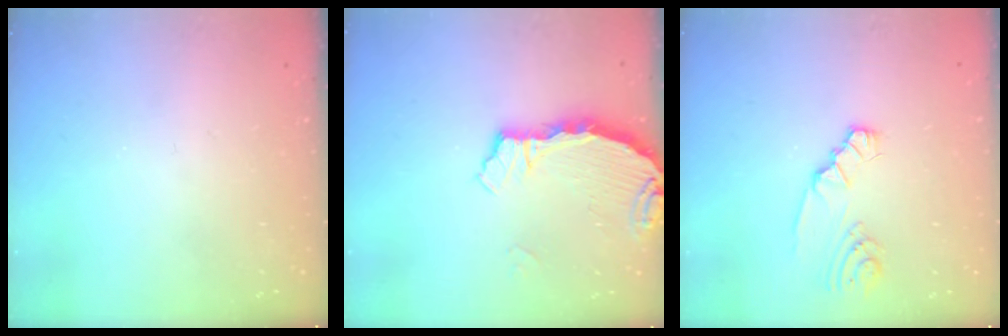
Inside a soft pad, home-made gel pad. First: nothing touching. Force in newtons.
{"total": 3.4, "press": 3.4, "slide": 0.4}
{"total": 4.0, "press": 4.0, "slide": 0.3}